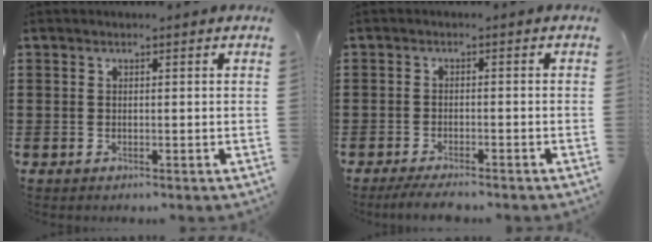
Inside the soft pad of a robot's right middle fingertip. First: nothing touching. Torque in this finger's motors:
{"motor_torque": [0.85, -0.64, 0.05, 0.05]}